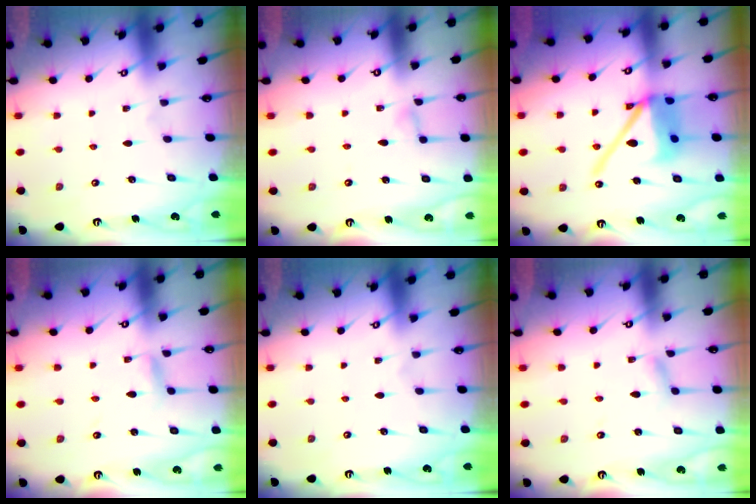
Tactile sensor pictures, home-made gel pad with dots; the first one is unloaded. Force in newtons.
{"total": 3.0, "press": 3.0, "slide": 0.3}
{"total": 15.3, "press": 15.2, "slide": 1.9}
{"total": 2.8, "press": 2.8, "slide": 0.1}
{"total": 0.0}
{"total": 3.5, "press": 3.5, "slide": 0.4}